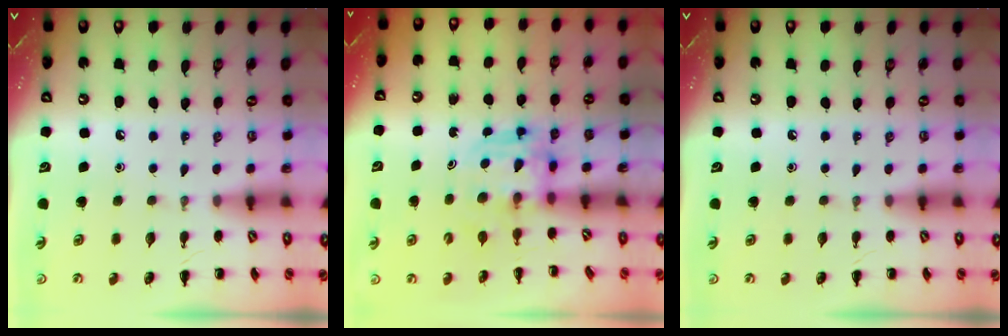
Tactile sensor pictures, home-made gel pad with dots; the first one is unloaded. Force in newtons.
{"total": 3.6, "press": 3.6, "slide": 0.2}
{"total": 0.0}